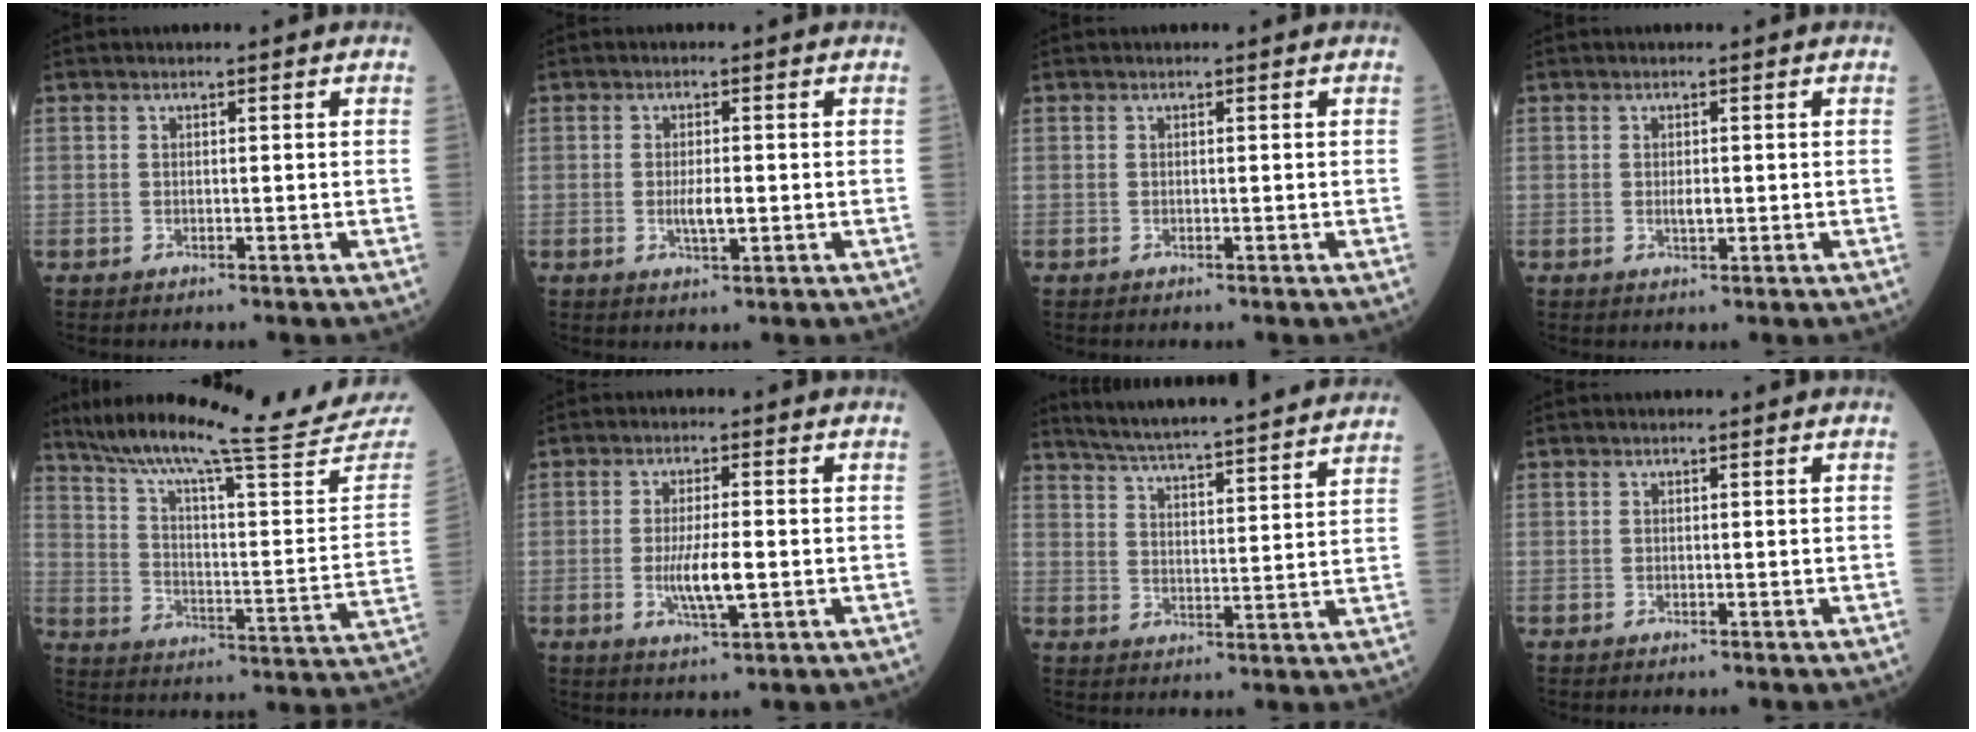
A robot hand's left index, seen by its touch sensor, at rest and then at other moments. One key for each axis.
{"total": 2.9, "fx": -0.5, "fy": 0.6, "fz": 2.7, "tx": -0.056, "ty": -0.006, "tz": -0.008}
{"total": 0.0}
{"total": 1.4, "fx": -0.2, "fy": 0.5, "fz": 1.3, "tx": -0.025, "ty": -0.005, "tz": -0.002}
{"total": 25.1, "fx": 22.9, "fy": -1.1, "fz": 10.4, "tx": -0.175, "ty": -0.084, "tz": 0.314}
{"total": 5.7, "fx": -1.1, "fy": 0.9, "fz": 5.5, "tx": -0.113, "ty": -0.014, "tz": -0.018}
{"total": 23.5, "fx": 21.6, "fy": 0.6, "fz": 9.3, "tx": -0.150, "ty": -0.014, "tz": 0.288}
{"total": 0.0}